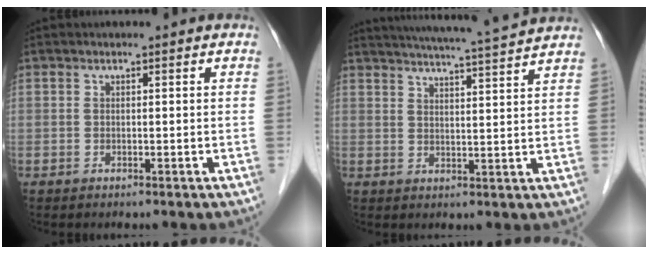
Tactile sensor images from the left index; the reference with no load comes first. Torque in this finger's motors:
{"motor_torque": [-0.82, -1.01, 0.26, 0.08]}